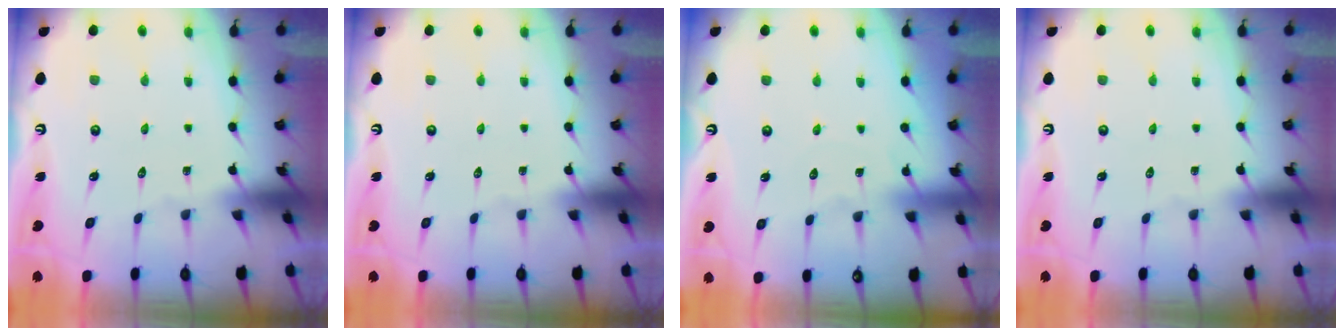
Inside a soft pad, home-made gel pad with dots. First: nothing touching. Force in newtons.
{"total": 0.0}
{"total": 2.8, "press": 2.8, "slide": 0.4}
{"total": 0.0}